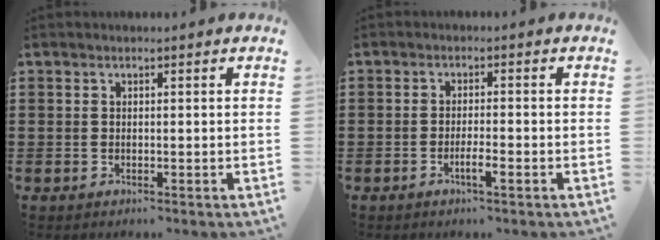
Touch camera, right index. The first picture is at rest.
{"total": 2.5, "force": [-1.3, 0.3, 2.1], "torque": [-0.037, 0.002, -0.023]}